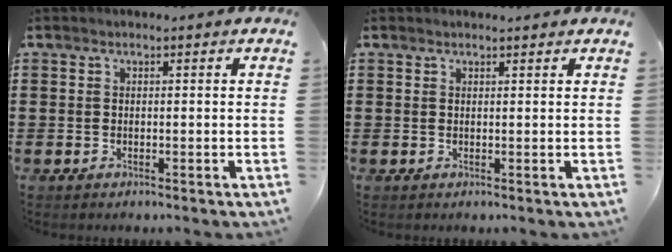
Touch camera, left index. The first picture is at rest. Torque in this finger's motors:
{"motor_torque": [0.39, -0.05, 0.03, 0.02]}